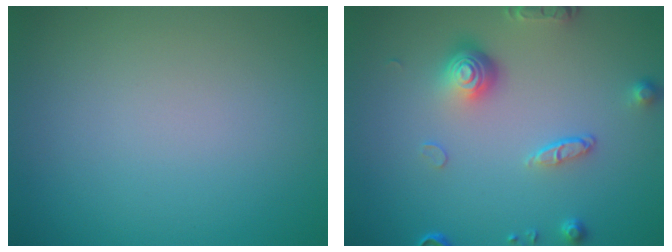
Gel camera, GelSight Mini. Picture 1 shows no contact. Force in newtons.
{"total": 4.5, "press": 3.1, "slide": 3.2}